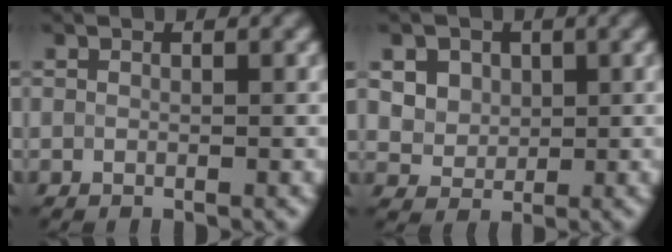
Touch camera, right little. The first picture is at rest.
{"total": 6.3, "force": [2.9, 4.7, 3.0], "torque": [-0.060, 0.012, 0.041]}